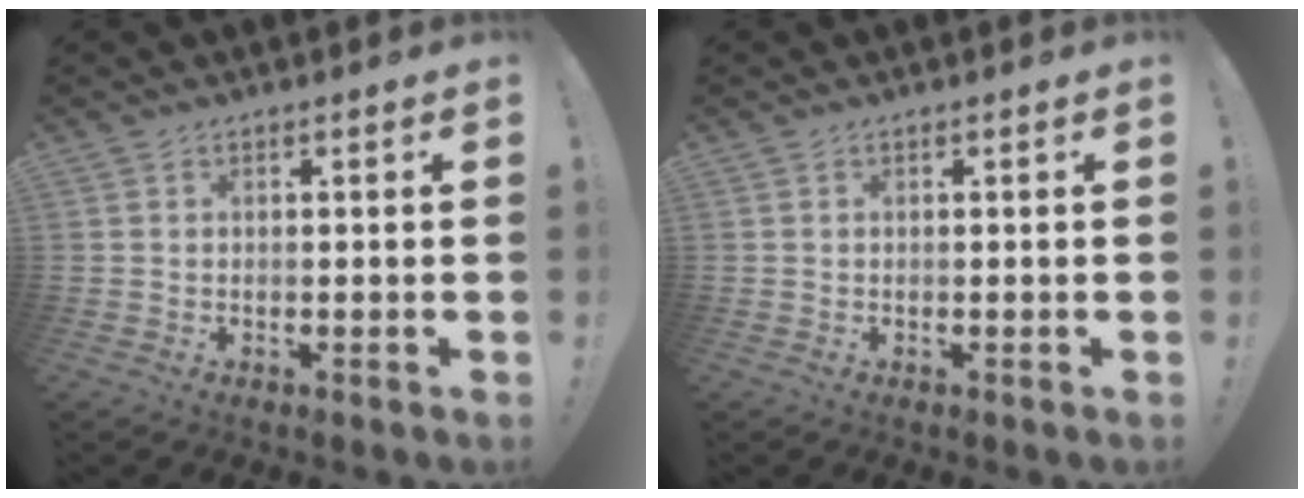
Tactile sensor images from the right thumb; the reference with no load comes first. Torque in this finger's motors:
{"motor_torque": [0.00, 0.00, 0.00, 0.00, 0.00]}